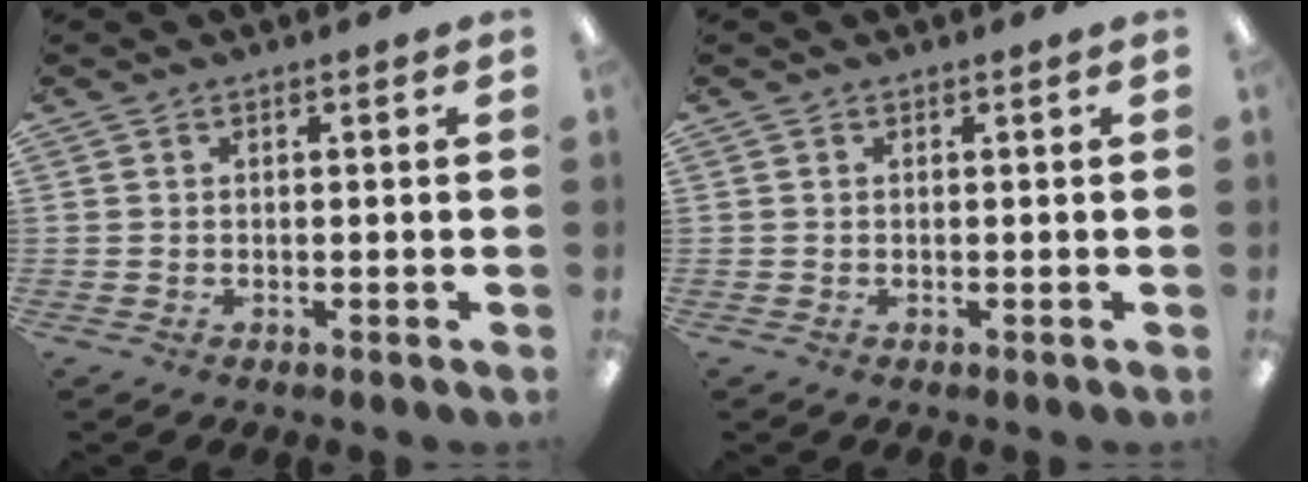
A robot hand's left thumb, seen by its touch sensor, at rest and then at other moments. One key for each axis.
{"total": 0.0}